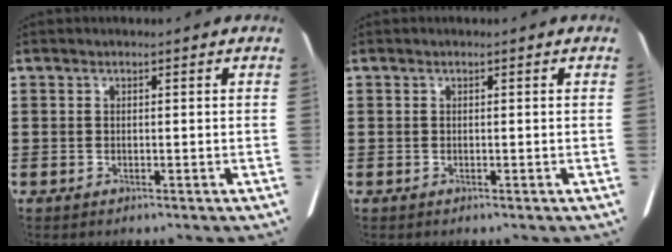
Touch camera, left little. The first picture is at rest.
{"total": 0.0}